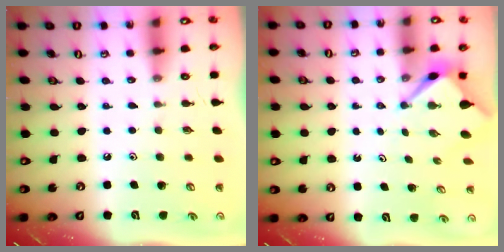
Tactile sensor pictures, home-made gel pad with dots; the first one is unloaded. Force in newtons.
{"total": 2.9, "press": 2.9, "slide": 0.2}